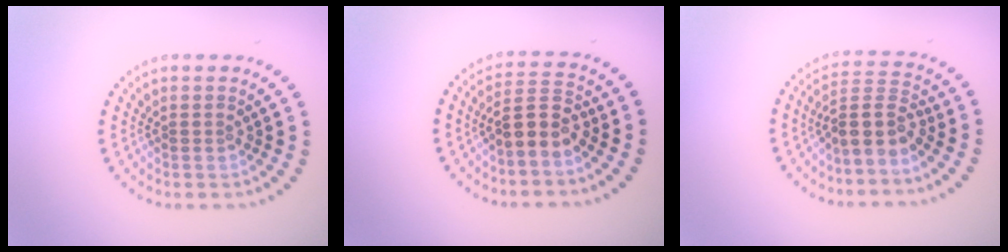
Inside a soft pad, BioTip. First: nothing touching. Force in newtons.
{"total": 3.0, "press": 2.7, "slide": 1.2}
{"total": 3.3, "press": 2.5, "slide": 2.1}